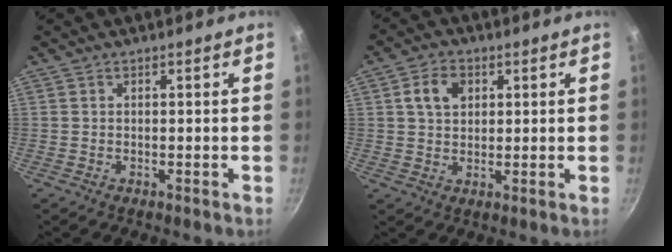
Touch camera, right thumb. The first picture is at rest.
{"total": 6.1, "force": [1.9, 4.4, 3.7], "torque": [-0.054, 0.001, 0.032]}